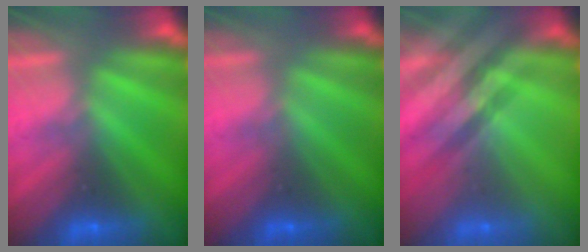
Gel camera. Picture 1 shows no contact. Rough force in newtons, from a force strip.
{"total": 2.3}
{"total": 2.4}